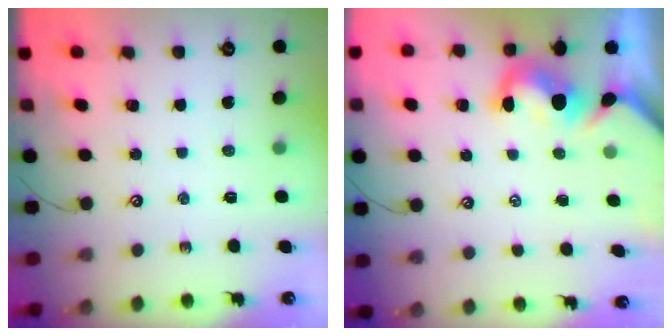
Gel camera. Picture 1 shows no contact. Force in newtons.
{"total": 1.4, "press": 1.1, "slide": 0.9}